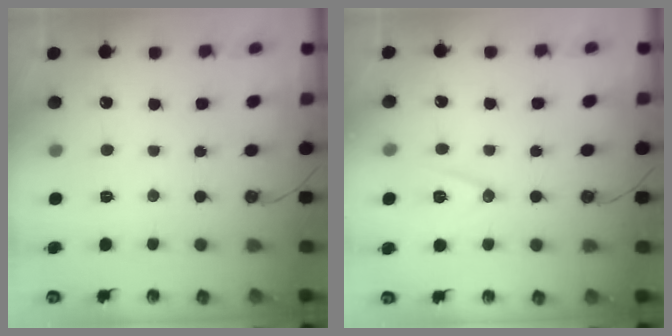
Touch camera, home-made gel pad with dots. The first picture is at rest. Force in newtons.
{"total": 10.3, "press": 9.7, "slide": 3.4}